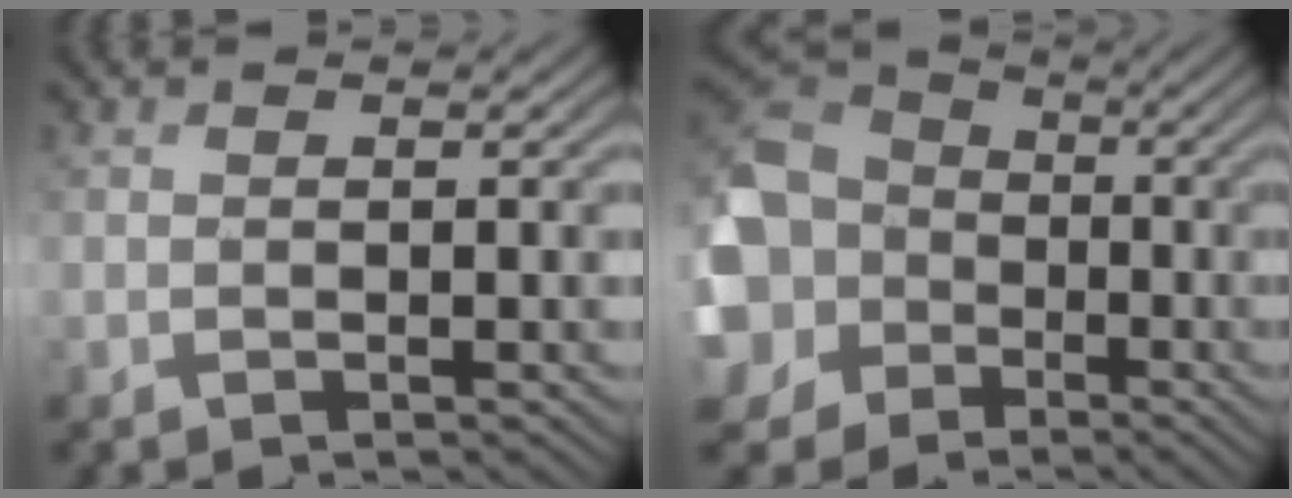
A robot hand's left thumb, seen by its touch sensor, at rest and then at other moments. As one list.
[{"total": 15.3, "force": [-1.9, 13.4, 7.1], "torque": [-0.233, -0.018, -0.073]}]